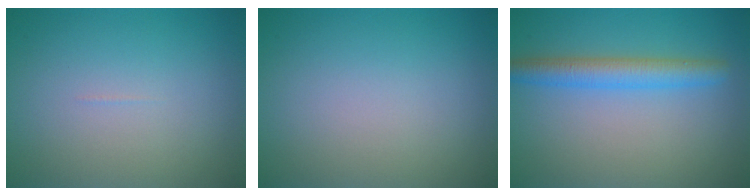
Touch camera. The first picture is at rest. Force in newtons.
{"total": 0.0}
{"total": 3.7, "press": 3.7, "slide": 0.2}